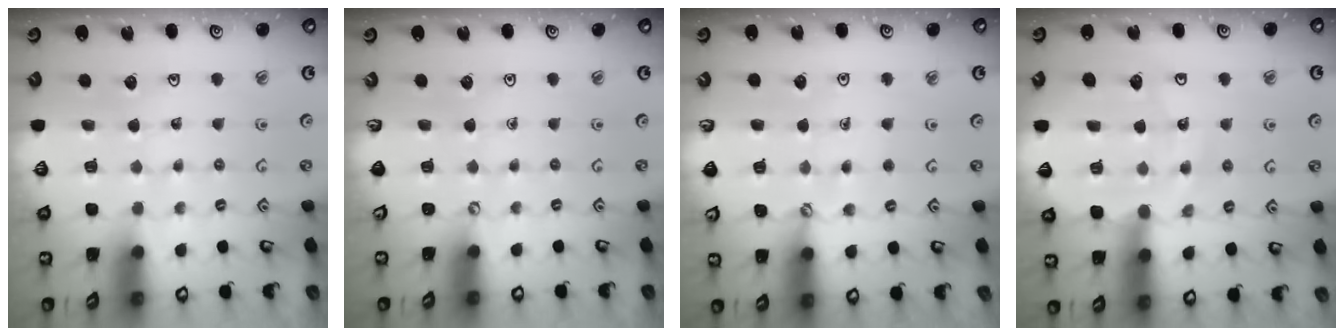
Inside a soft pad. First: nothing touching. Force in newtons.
{"total": 0.0}
{"total": 1.6, "press": 1.6, "slide": 0.1}
{"total": 12.3, "press": 12.2, "slide": 1.3}